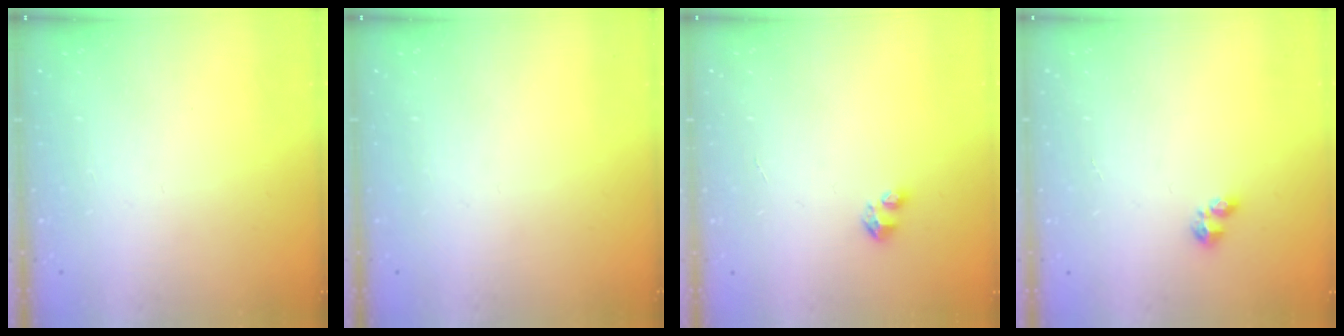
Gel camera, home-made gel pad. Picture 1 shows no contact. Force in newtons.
{"total": 0.0}
{"total": 3.0, "press": 2.9, "slide": 0.2}
{"total": 3.1, "press": 3.0, "slide": 0.5}